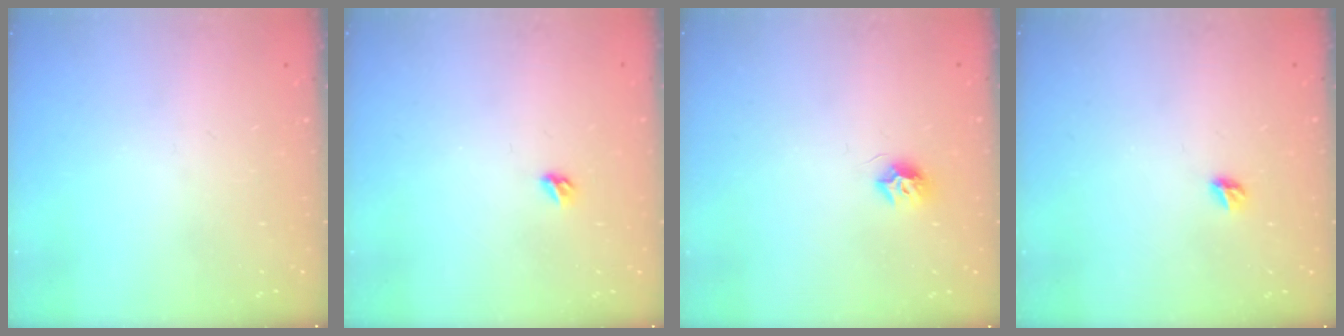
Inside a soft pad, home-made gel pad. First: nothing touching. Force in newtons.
{"total": 3.4, "press": 3.3, "slide": 0.8}
{"total": 7.4, "press": 7.4, "slide": 0.1}
{"total": 5.1, "press": 5.1, "slide": 0.5}